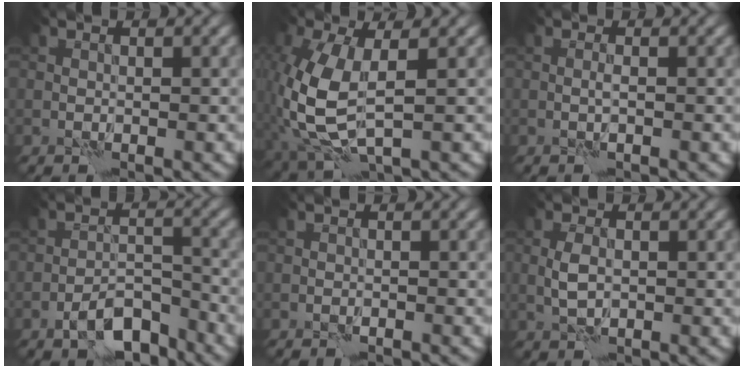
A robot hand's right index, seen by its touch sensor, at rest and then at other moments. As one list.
[{"total": 8.4, "force": [-0.5, 4.1, 7.3], "torque": [-0.193, -0.007, -0.008]}, {"total": 0.7, "force": [-0.2, -0.1, 0.7], "torque": [-0.014, 0.003, -0.007]}, {"total": 5.5, "force": [-3.8, 2.1, 3.5], "torque": [-0.052, 0.005, -0.067]}, {"total": 0.7, "force": [-0.6, 0.1, 0.3], "torque": [-0.002, 0.001, -0.012]}, {"total": 1.9, "force": [-0.1, 1.1, 1.6], "torque": [-0.039, 0.000, -0.004]}]